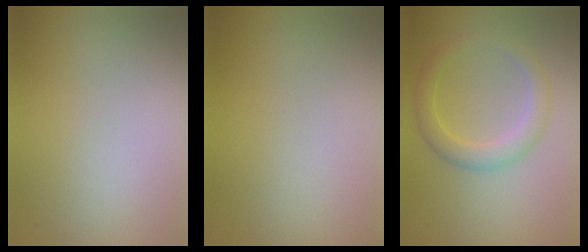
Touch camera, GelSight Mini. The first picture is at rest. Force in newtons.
{"total": 0.0}
{"total": 2.8, "press": 2.8, "slide": 0.2}